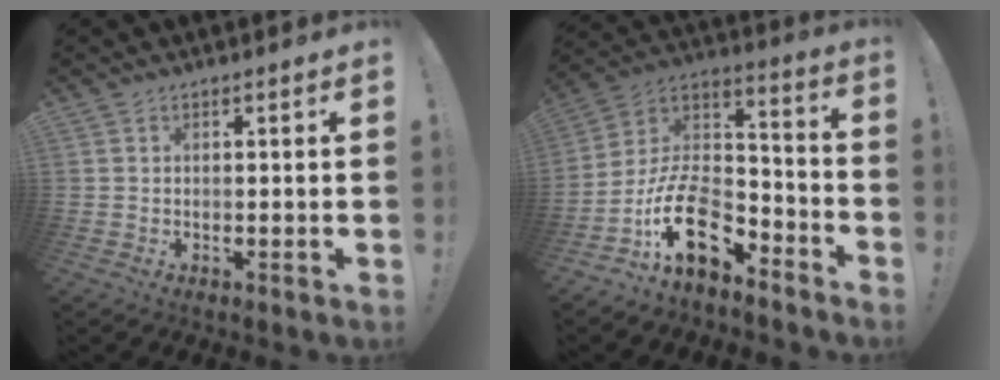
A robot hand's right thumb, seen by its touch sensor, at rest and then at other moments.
{"total": 19.2, "force": [-9.6, 10.9, 12.5], "torque": [-0.227, 0.053, -0.158]}